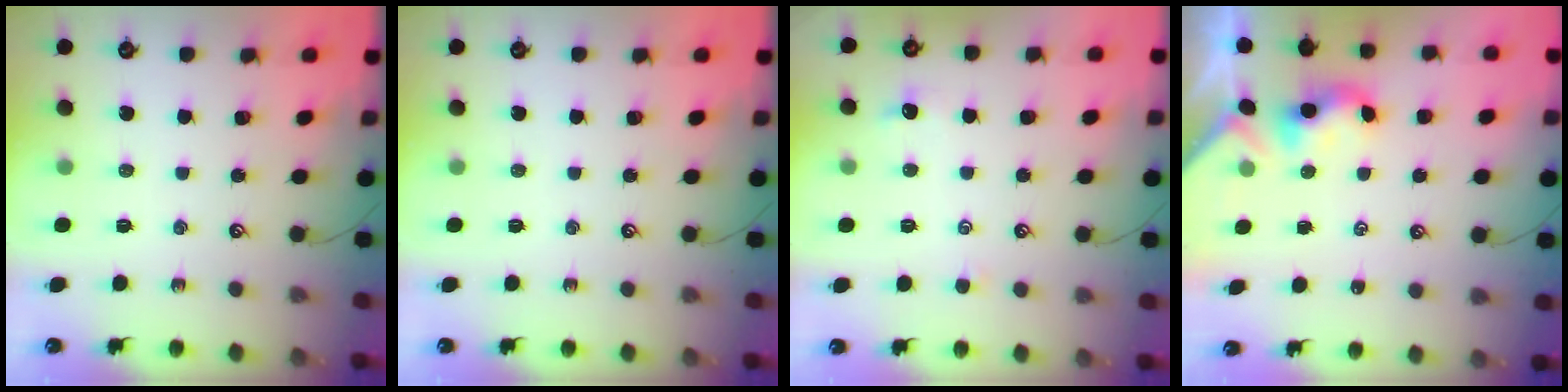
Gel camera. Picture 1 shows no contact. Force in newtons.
{"total": 0.0}
{"total": 1.4, "press": 1.4, "slide": 0.3}
{"total": 2.1, "press": 2.1, "slide": 0.2}